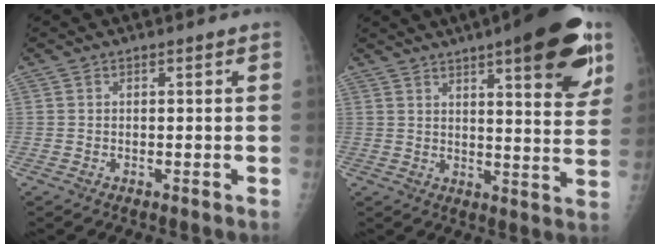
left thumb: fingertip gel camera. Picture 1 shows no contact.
{"total": 18.8, "force": [10.2, 4.9, 15.1], "torque": [-0.172, -0.034, 0.133]}